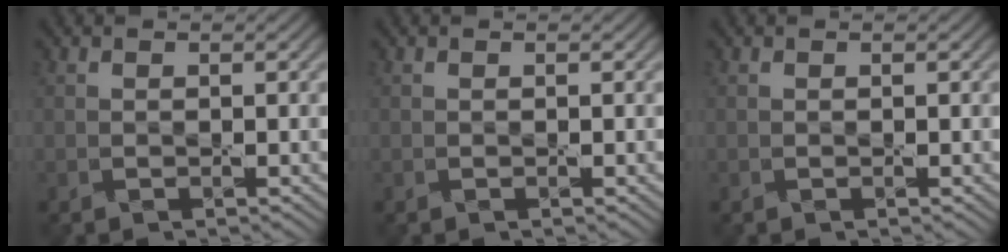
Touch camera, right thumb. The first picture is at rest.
{"total": 0.0}
{"total": 0.0}